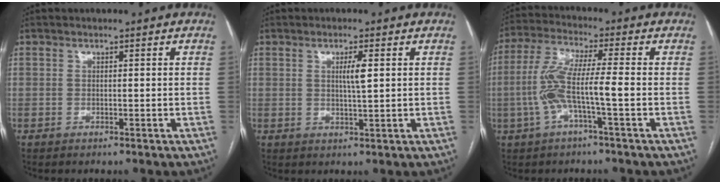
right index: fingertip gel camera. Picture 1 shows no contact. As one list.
[{"total": 3.0, "force": [0.8, 0.2, 2.9], "torque": [-0.050, -0.002, 0.012]}, {"total": 8.5, "force": [-1.9, 0.2, 8.3], "torque": [-0.179, 0.018, -0.040]}]